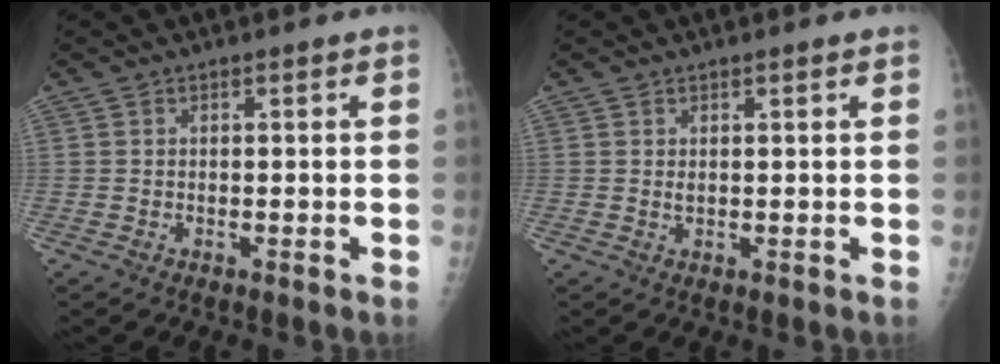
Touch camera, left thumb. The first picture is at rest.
{"total": 1.2, "force": [0.7, 0.5, 0.9], "torque": [-0.014, -0.002, 0.013]}